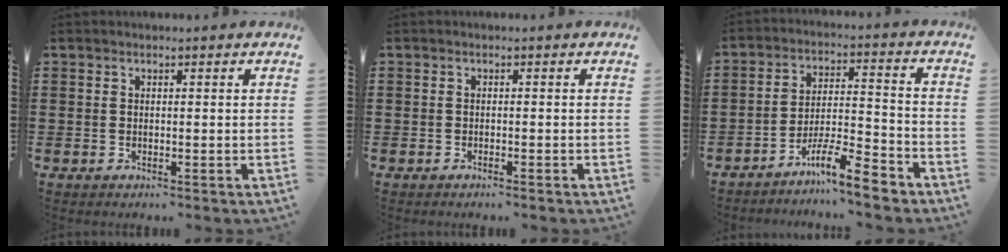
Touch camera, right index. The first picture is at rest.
{"total": 0.6, "force": [-0.5, -0.2, 0.2], "torque": [-0.006, -0.004, -0.010]}
{"total": 8.6, "force": [-6.8, 1.0, 5.1], "torque": [-0.091, 0.009, -0.127]}